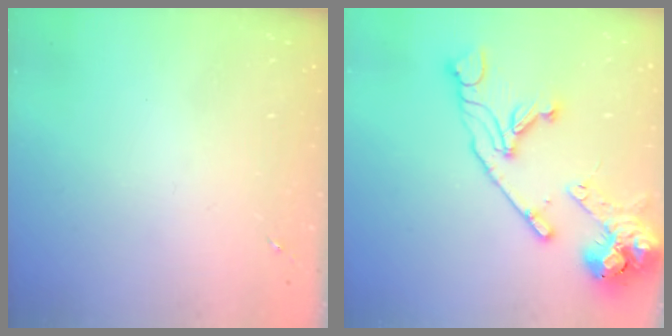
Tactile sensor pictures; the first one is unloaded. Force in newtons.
{"total": 18.4, "press": 18.2, "slide": 2.3}